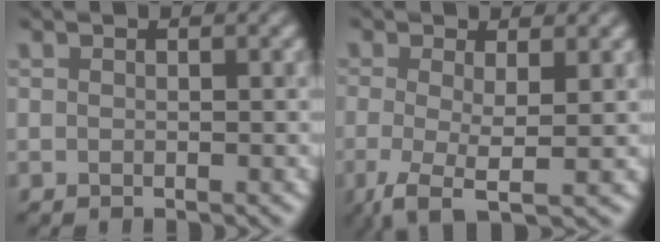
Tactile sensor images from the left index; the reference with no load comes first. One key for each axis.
{"total": 4.0, "fx": -1.3, "fy": 1.2, "fz": 3.6, "tx": -0.079, "ty": -0.005, "tz": -0.029}